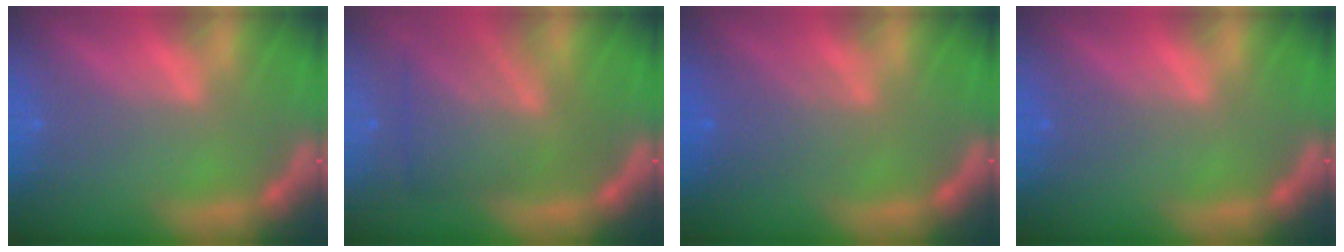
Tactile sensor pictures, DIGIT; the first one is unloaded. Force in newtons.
{"total": 7.0}
{"total": 3.6}
{"total": 0.9}